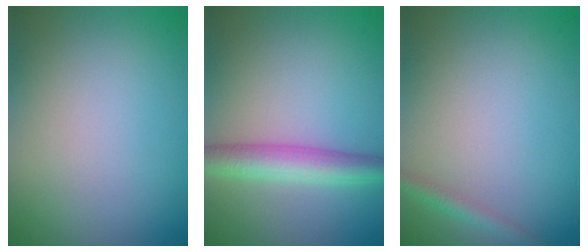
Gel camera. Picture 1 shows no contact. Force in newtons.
{"total": 4.2, "press": 4.2, "slide": 0.1}
{"total": 1.4, "press": 1.4, "slide": 0.1}